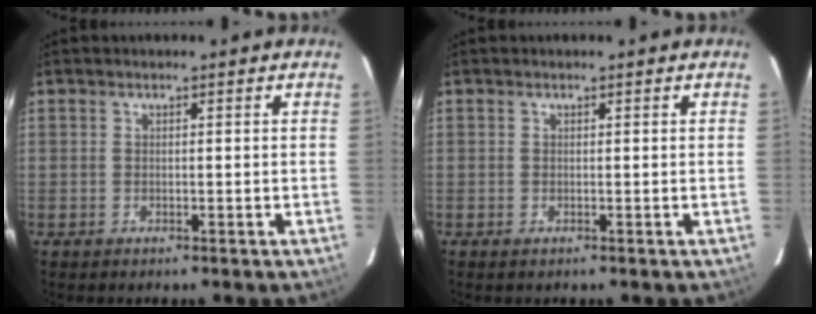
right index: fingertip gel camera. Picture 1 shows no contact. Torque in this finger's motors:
{"motor_torque": [0.05, -0.09, 0.10, 0.01]}